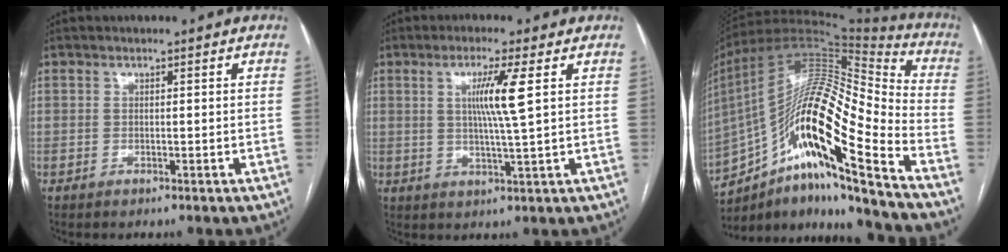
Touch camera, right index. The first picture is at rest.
{"total": 6.3, "force": [1.6, -1.0, 6.0], "torque": [-0.112, -0.005, 0.031]}
{"total": 23.9, "force": [-12.7, 2.9, 20.0], "torque": [-0.363, 0.019, -0.223]}